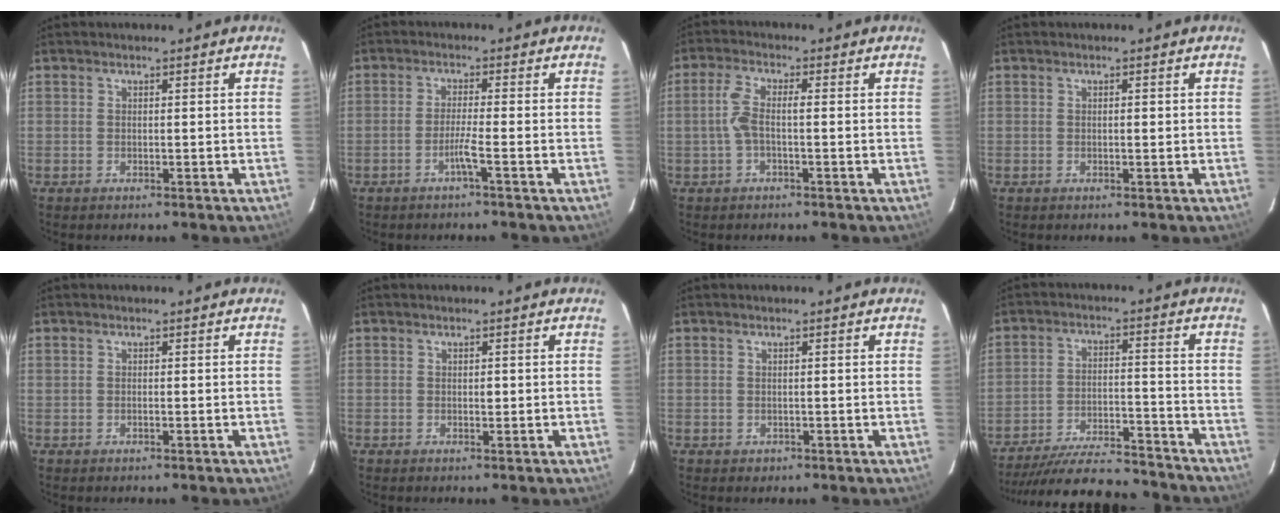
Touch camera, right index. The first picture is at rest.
{"total": 2.7, "force": [-1.4, -0.8, 2.2], "torque": [-0.044, -0.003, -0.029]}
{"total": 4.0, "force": [-0.4, 0.9, 3.9], "torque": [-0.089, 0.013, -0.008]}
{"total": 0.6, "force": [0.0, 0.1, 0.6], "torque": [-0.011, 0.000, 0.001]}
{"total": 0.0}
{"total": 0.6, "force": [0.0, 0.3, 0.5], "torque": [-0.009, 0.000, 0.000]}
{"total": 0.6, "force": [0.1, 0.6, 0.3], "torque": [0.000, 0.001, 0.002]}
{"total": 17.1, "force": [-16.0, 2.6, 5.5], "torque": [-0.111, -0.008, -0.240]}